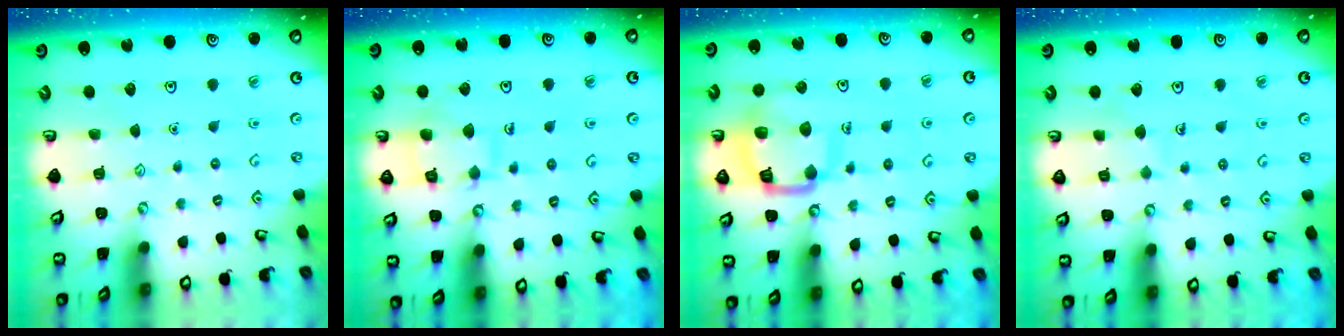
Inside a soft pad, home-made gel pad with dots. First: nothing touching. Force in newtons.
{"total": 10.3, "press": 10.2, "slide": 0.7}
{"total": 13.1, "press": 13.0, "slide": 1.5}
{"total": 4.9, "press": 4.9, "slide": 0.2}